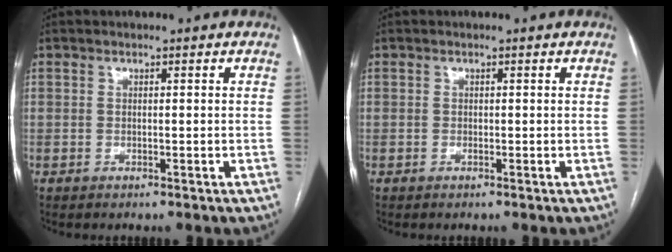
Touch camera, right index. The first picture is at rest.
{"total": 0.0}